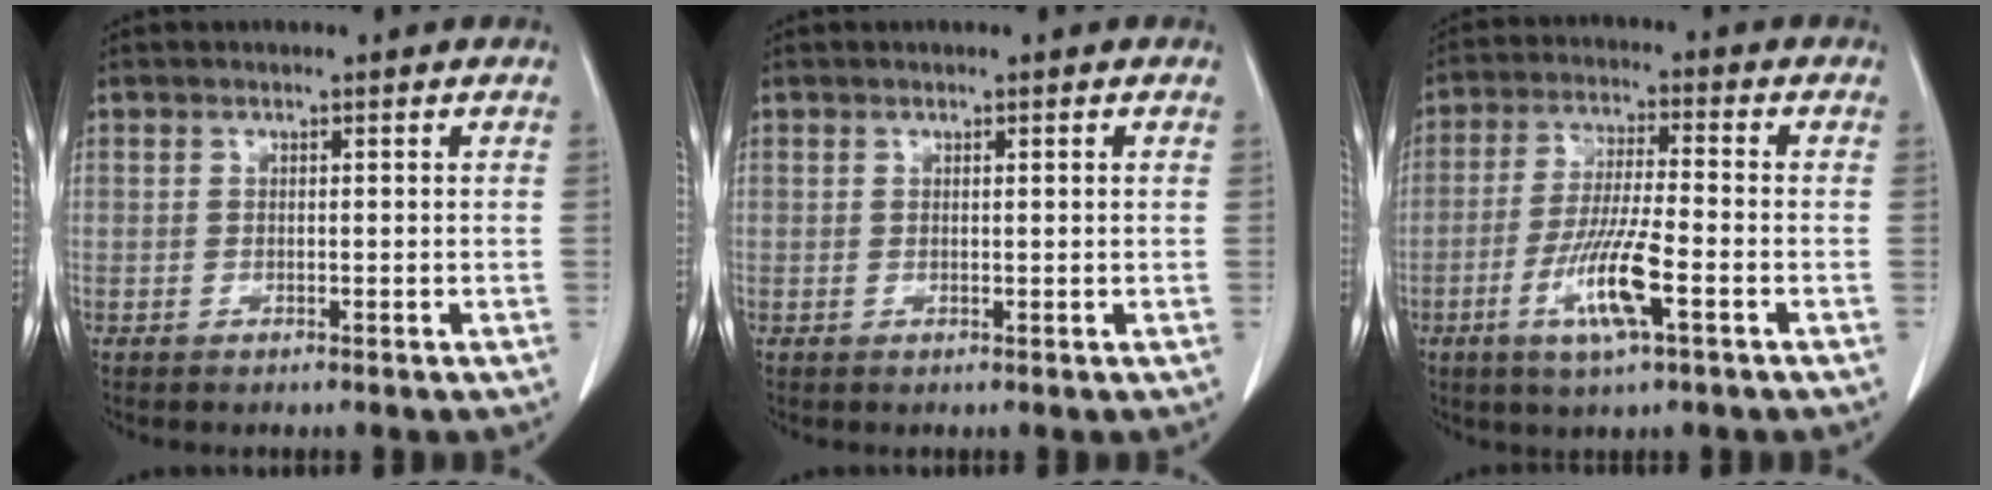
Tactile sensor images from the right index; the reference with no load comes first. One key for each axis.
{"total": 1.1, "fx": 0.3, "fy": 0.3, "fz": 1.0, "tx": -0.025, "ty": 0.005, "tz": 0.008}
{"total": 10.3, "fx": -4.1, "fy": 1.1, "fz": 9.4, "tx": -0.186, "ty": -0.013, "tz": -0.075}